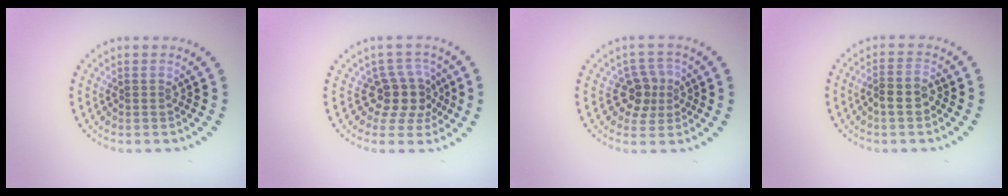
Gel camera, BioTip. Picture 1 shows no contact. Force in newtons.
{"total": 3.5, "press": 2.7, "slide": 2.2}
{"total": 2.8, "press": 2.5, "slide": 1.2}
{"total": 2.4, "press": 2.2, "slide": 0.8}